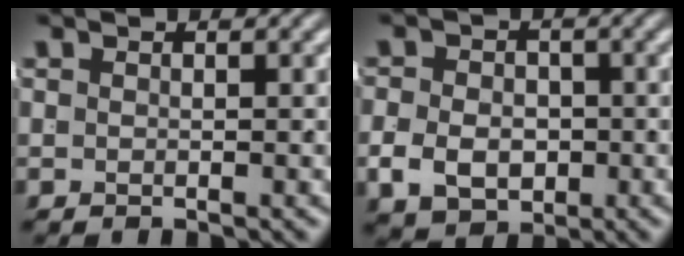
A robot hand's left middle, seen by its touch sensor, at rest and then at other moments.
{"total": 4.6, "force": [-1.5, 3.5, 2.5], "torque": [-0.035, -0.012, -0.017]}